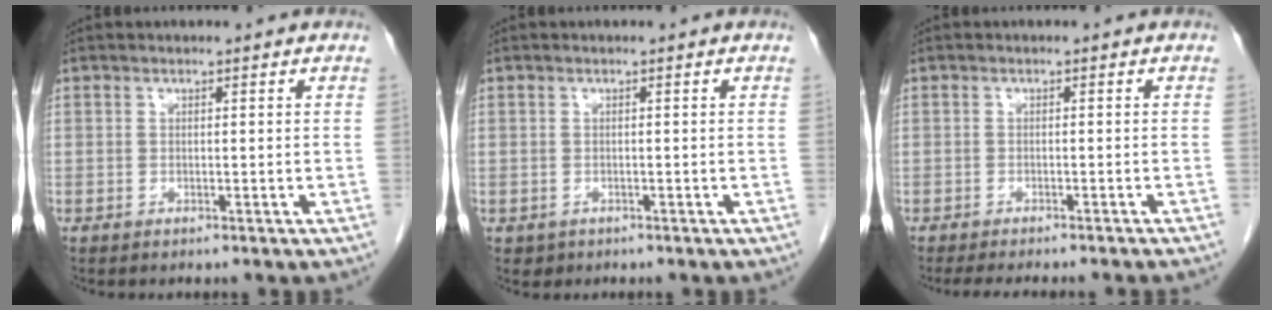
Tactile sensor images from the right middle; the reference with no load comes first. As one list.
[{"total": 1.1, "force": [-0.5, 0.9, 0.1], "torque": [-0.005, 0.003, -0.002]}, {"total": 10.3, "force": [-9.2, 0.8, 4.5], "torque": [-0.045, -0.019, -0.113]}]